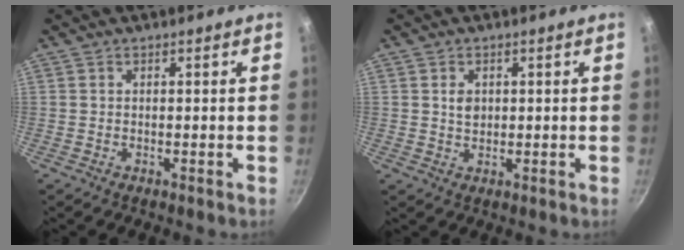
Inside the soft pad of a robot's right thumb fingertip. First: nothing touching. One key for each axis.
{"total": 2.6, "fx": 0.6, "fy": 2.0, "fz": 1.6, "tx": -0.020, "ty": -0.002, "tz": 0.010}